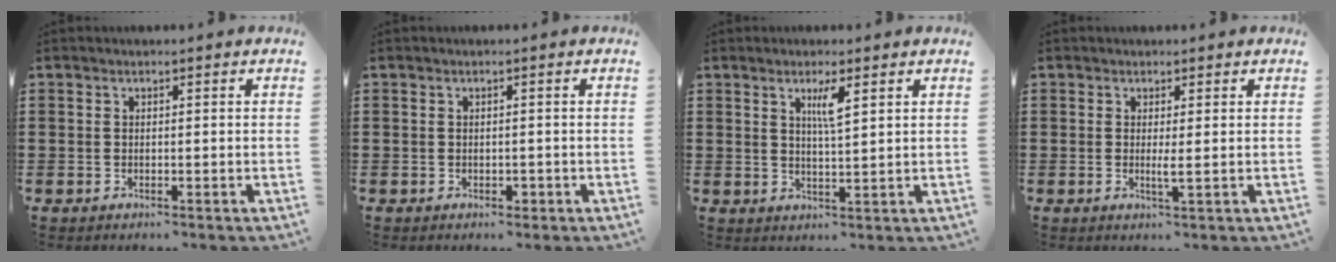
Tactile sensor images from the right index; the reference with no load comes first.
{"total": 0.7, "force": [-0.2, 0.5, 0.4], "torque": [-0.010, -0.001, -0.004]}
{"total": 3.4, "force": [1.7, 0.4, 2.9], "torque": [-0.055, -0.003, 0.025]}
{"total": 1.6, "force": [0.1, -0.2, 1.6], "torque": [-0.031, -0.006, 0.000]}